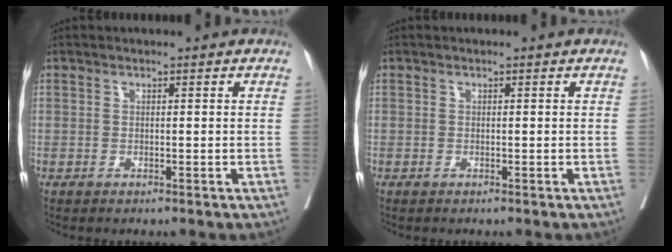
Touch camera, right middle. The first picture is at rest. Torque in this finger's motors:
{"motor_torque": [-0.08, 0.09, 0.01, 0.00]}